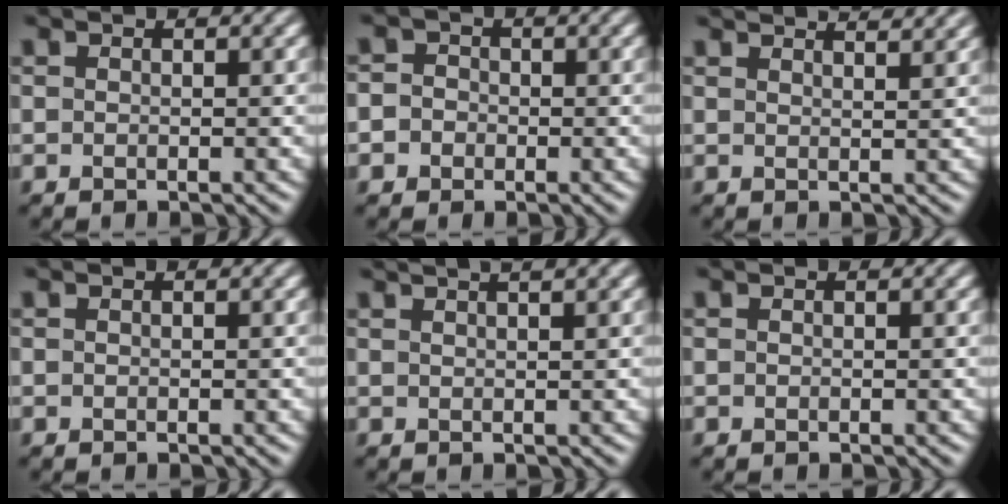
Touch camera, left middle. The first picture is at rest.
{"total": 2.0, "force": [-0.2, 1.9, 0.4], "torque": [0.008, 0.009, -0.023]}
{"total": 5.7, "force": [4.9, 1.6, 2.4], "torque": [-0.019, 0.034, 0.039]}
{"total": 0.0}
{"total": 5.1, "force": [3.5, 2.0, 3.1], "torque": [-0.019, 0.039, 0.019]}
{"total": 0.0}